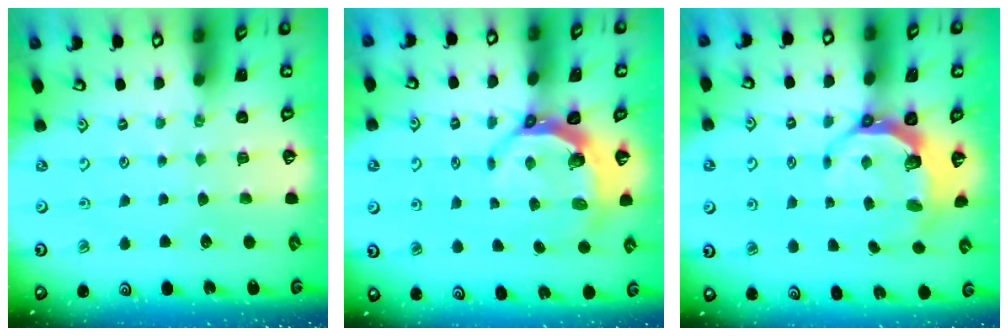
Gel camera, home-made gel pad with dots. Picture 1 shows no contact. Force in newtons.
{"total": 6.7, "press": 5.3, "slide": 4.2}
{"total": 6.9, "press": 5.5, "slide": 4.2}